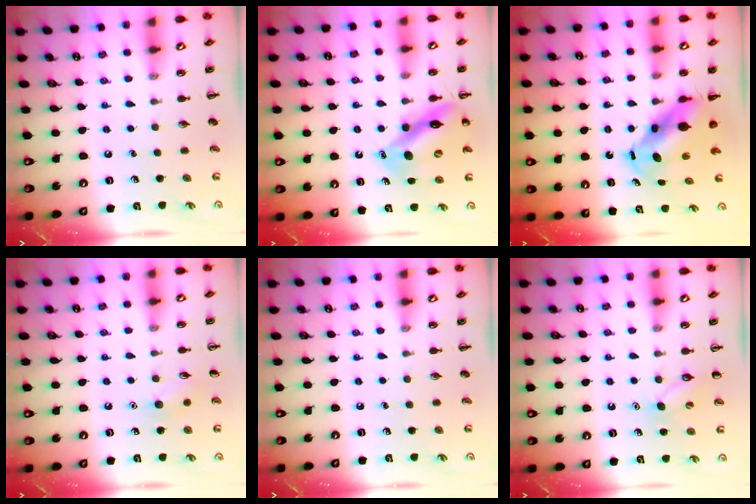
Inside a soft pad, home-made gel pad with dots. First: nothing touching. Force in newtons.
{"total": 12.4, "press": 12.0, "slide": 3.3}
{"total": 6.8, "press": 6.6, "slide": 1.5}
{"total": 7.1, "press": 6.9, "slide": 1.6}
{"total": 0.0}
{"total": 6.0, "press": 5.8, "slide": 1.5}